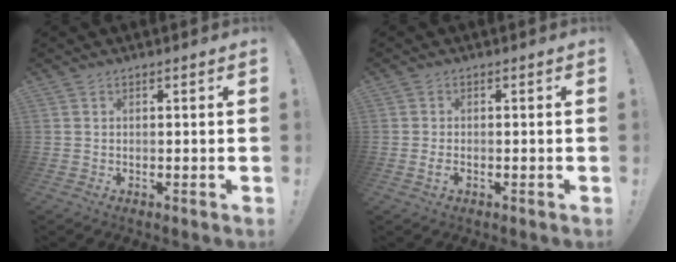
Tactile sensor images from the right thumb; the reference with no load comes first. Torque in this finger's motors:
{"motor_torque": [-0.06, 0.09, -0.14, -0.10, 0.02]}